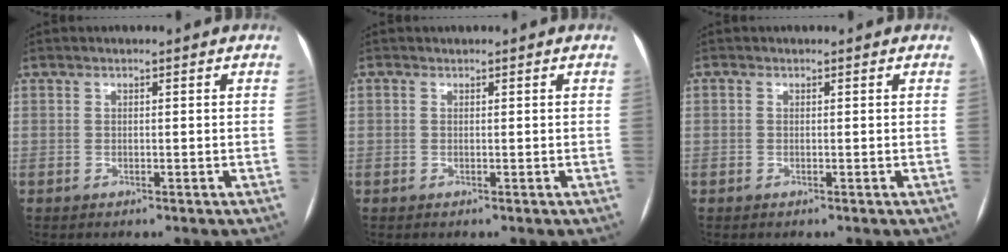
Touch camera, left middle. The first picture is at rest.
{"total": 0.0}
{"total": 0.0}